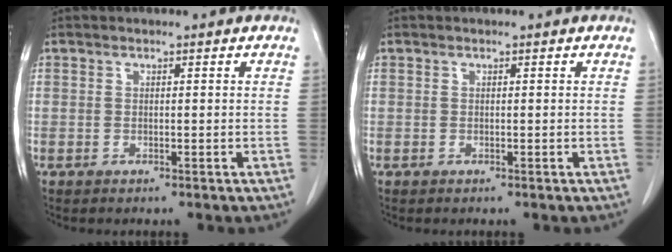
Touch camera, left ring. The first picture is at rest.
{"total": 0.0}